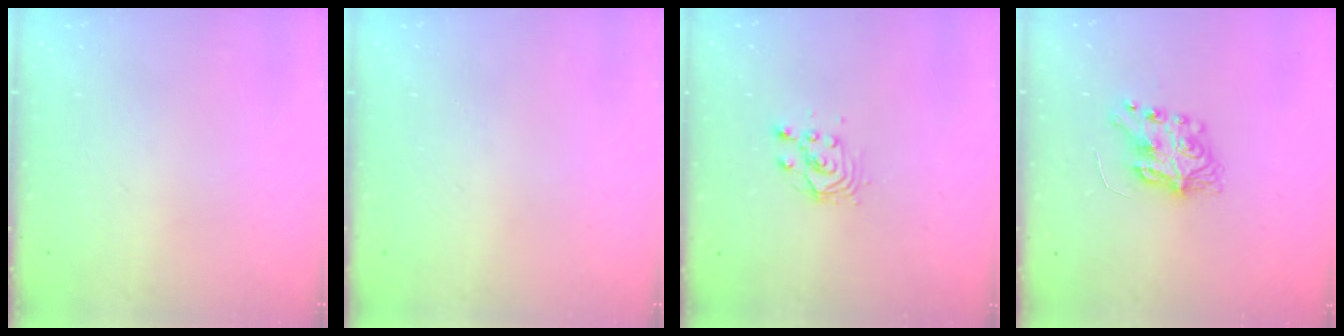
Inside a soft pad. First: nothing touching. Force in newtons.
{"total": 0.0}
{"total": 3.4, "press": 3.4, "slide": 0.2}
{"total": 7.5, "press": 7.5, "slide": 0.3}